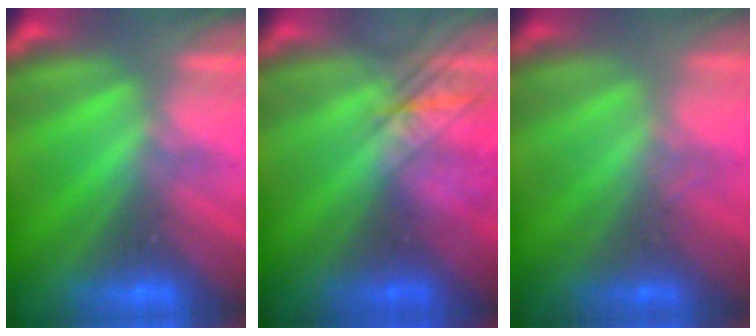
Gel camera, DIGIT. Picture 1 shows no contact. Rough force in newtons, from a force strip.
{"total": 2.5}
{"total": 1.8}